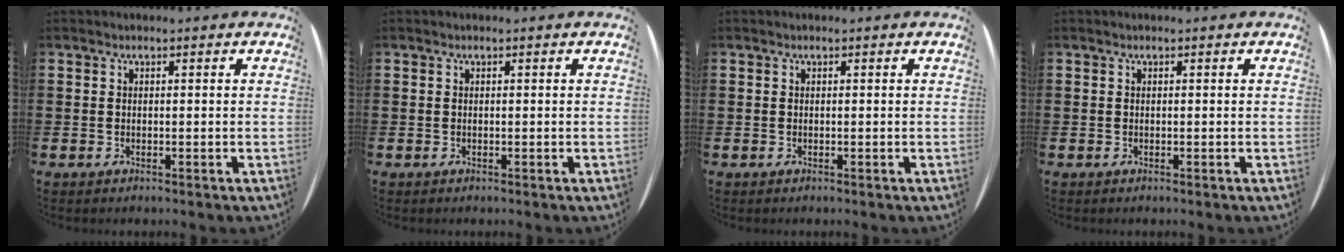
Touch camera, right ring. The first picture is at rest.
{"total": 0.0}
{"total": 0.0}
{"total": 0.0}